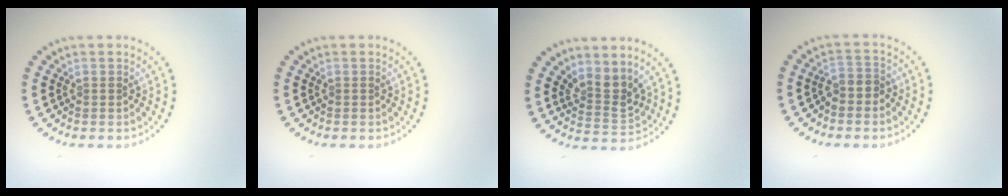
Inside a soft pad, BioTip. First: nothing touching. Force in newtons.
{"total": 0.0}
{"total": 2.7, "press": 2.0, "slide": 1.9}
{"total": 1.8, "press": 1.6, "slide": 0.9}